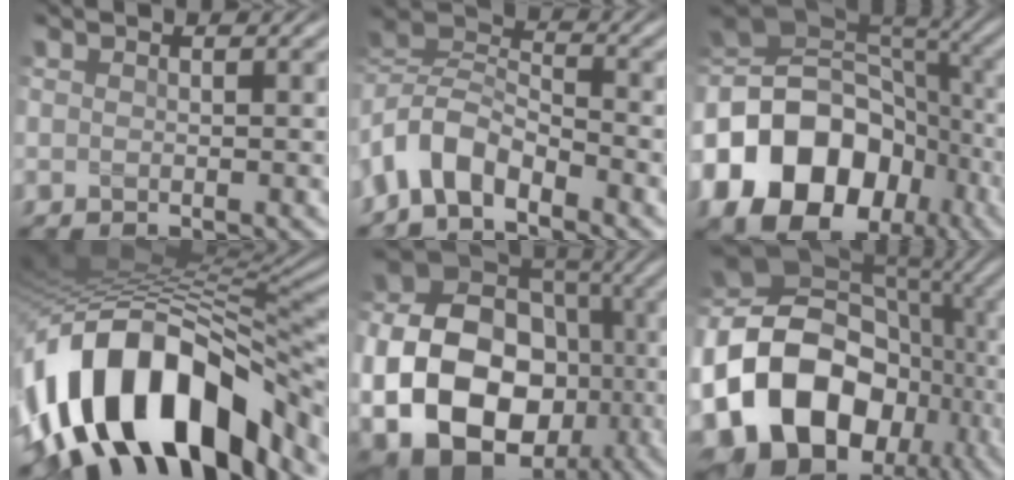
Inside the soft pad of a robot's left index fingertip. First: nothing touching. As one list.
[{"total": 5.7, "force": [-3.4, 3.0, 3.4], "torque": [-0.065, 0.007, -0.081]}, {"total": 16.8, "force": [-6.1, 12.7, 9.2], "torque": [-0.190, 0.003, -0.105]}, {"total": 15.6, "force": [-7.9, 7.9, 11.0], "torque": [-0.179, 0.027, -0.146]}, {"total": 15.7, "force": [-3.5, 12.0, 9.5], "torque": [-0.185, -0.021, -0.056]}, {"total": 19.7, "force": [-6.2, 15.8, 10.1], "torque": [-0.185, -0.013, -0.121]}]